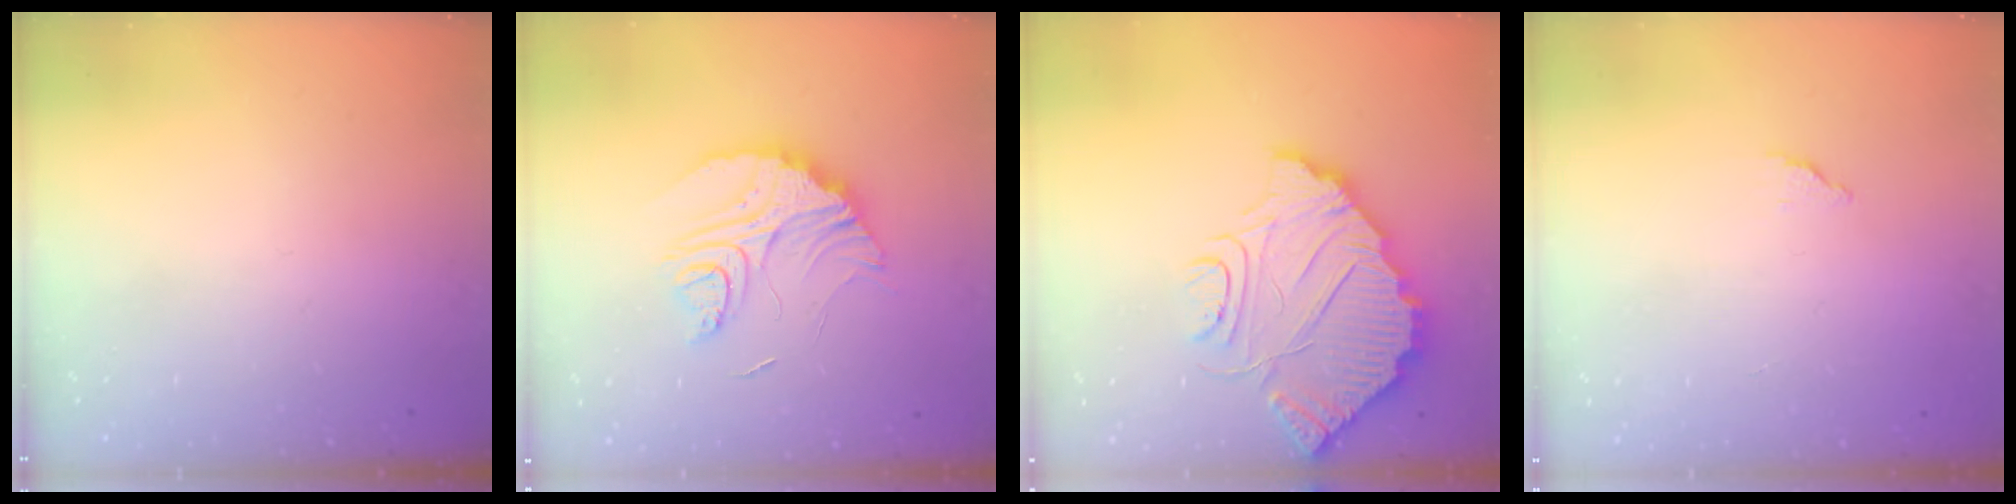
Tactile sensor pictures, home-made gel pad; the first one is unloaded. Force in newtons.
{"total": 13.4, "press": 13.3, "slide": 0.9}
{"total": 11.4, "press": 11.4, "slide": 0.8}
{"total": 1.7, "press": 1.7, "slide": 0.1}